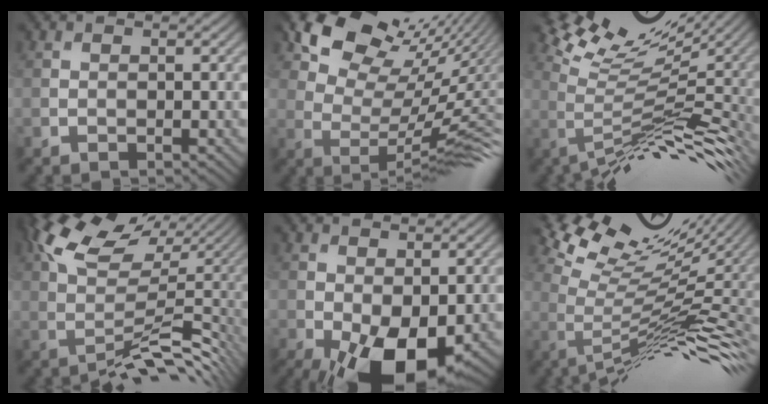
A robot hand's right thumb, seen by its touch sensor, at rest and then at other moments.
{"total": 13.7, "force": [8.4, 5.9, 9.1], "torque": [-0.142, 0.019, 0.149]}
{"total": 9.6, "force": [3.0, 1.8, 9.0], "torque": [-0.150, 0.019, 0.072]}
{"total": 9.6, "force": [1.1, 3.4, 8.9], "torque": [-0.151, 0.007, 0.027]}
{"total": 10.9, "force": [-4.0, 6.0, 8.2], "torque": [-0.171, -0.037, -0.046]}
{"total": 10.7, "force": [3.4, 2.5, 9.8], "torque": [-0.163, 0.004, 0.087]}